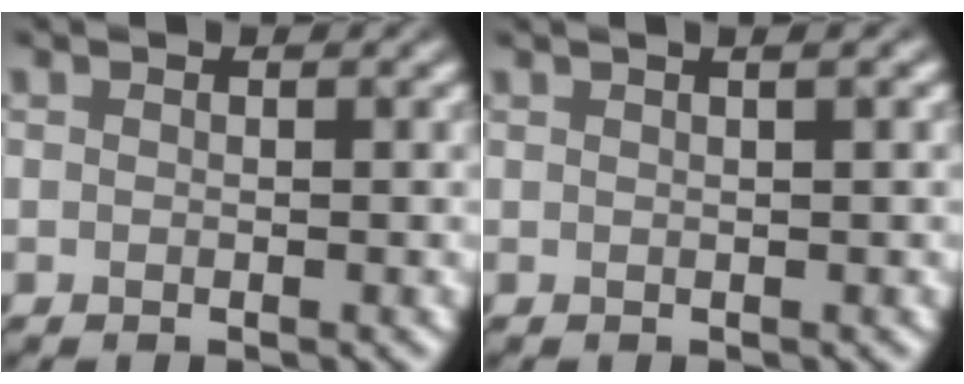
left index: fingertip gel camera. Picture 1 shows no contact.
{"total": 2.8, "force": [1.5, 1.1, 2.1], "torque": [-0.016, 0.013, 0.001]}